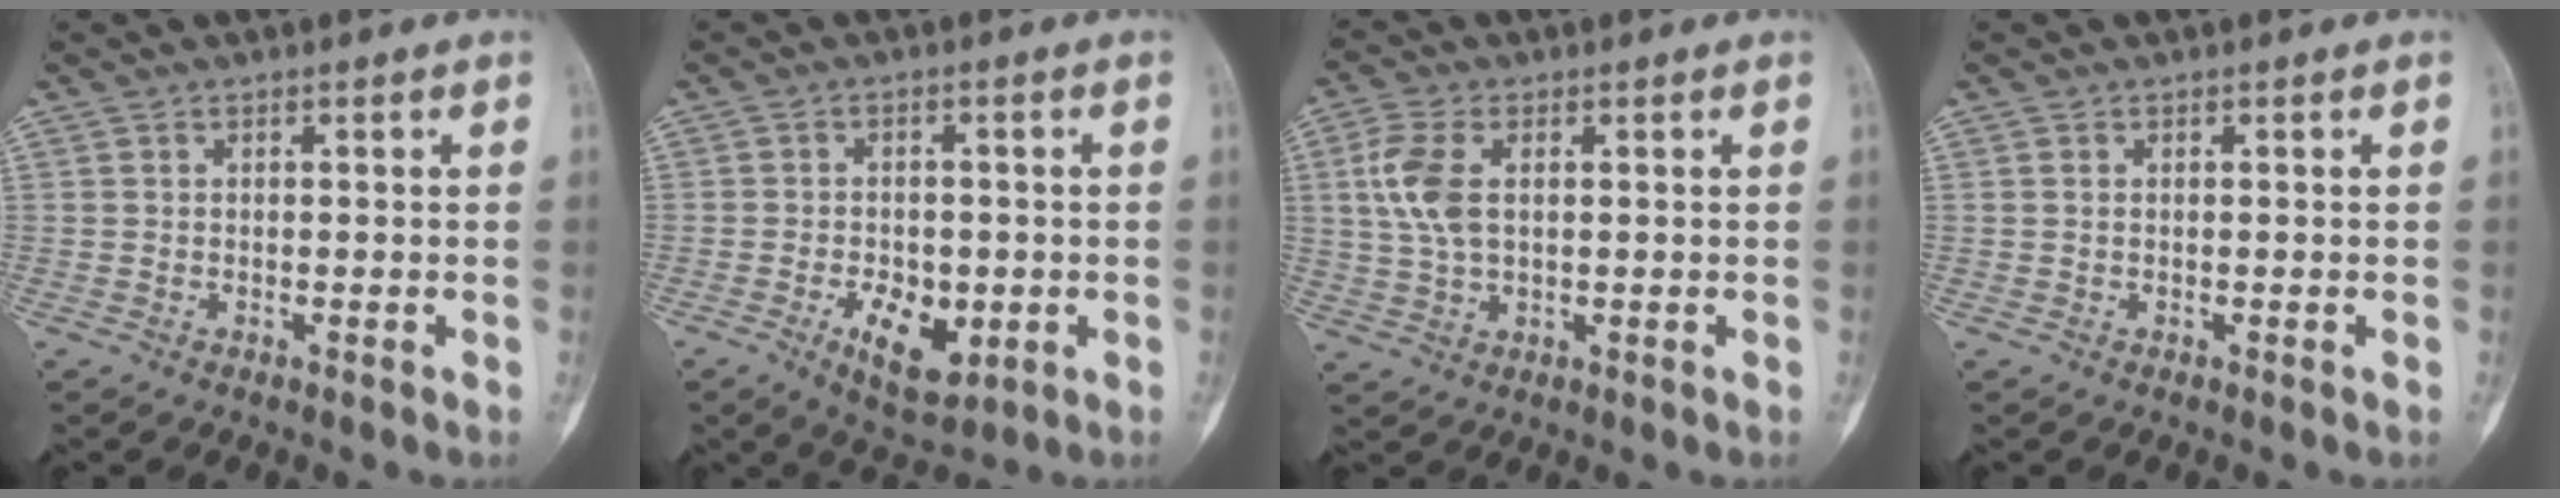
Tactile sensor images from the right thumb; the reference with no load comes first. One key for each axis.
{"total": 8.2, "fx": -2.5, "fy": 4.7, "fz": 6.2, "tx": -0.082, "ty": 0.001, "tz": -0.031}
{"total": 7.9, "fx": 1.5, "fy": 4.5, "fz": 6.4, "tx": -0.147, "ty": 0.005, "tz": 0.032}
{"total": 0.0}